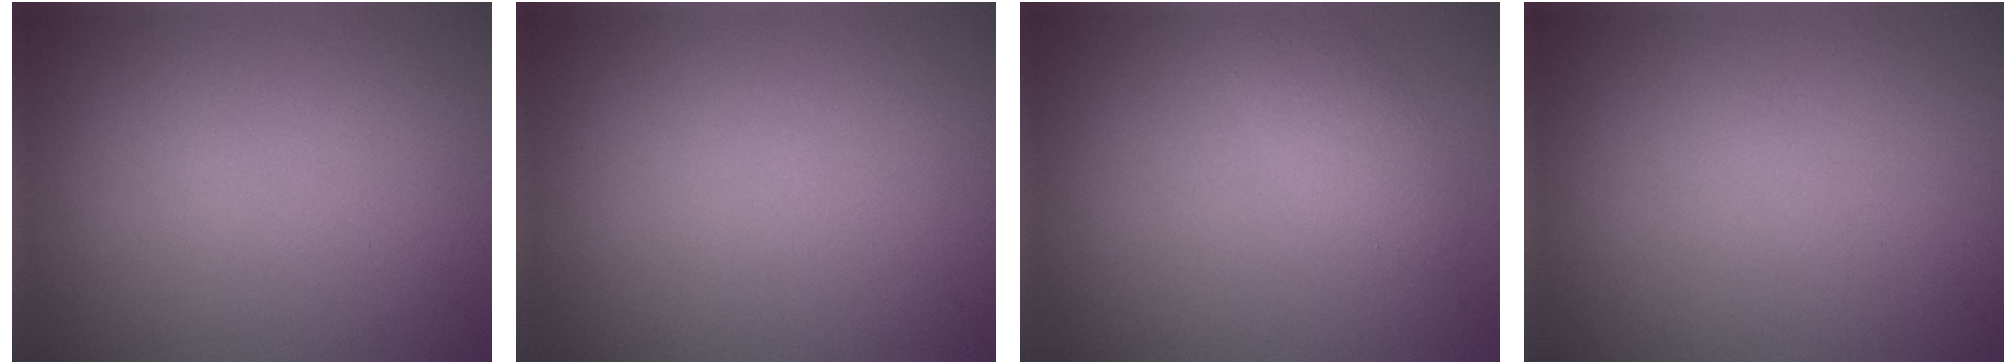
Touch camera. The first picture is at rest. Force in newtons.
{"total": 0.0}
{"total": 2.0, "press": 2.0, "slide": 0.2}
{"total": 0.0}